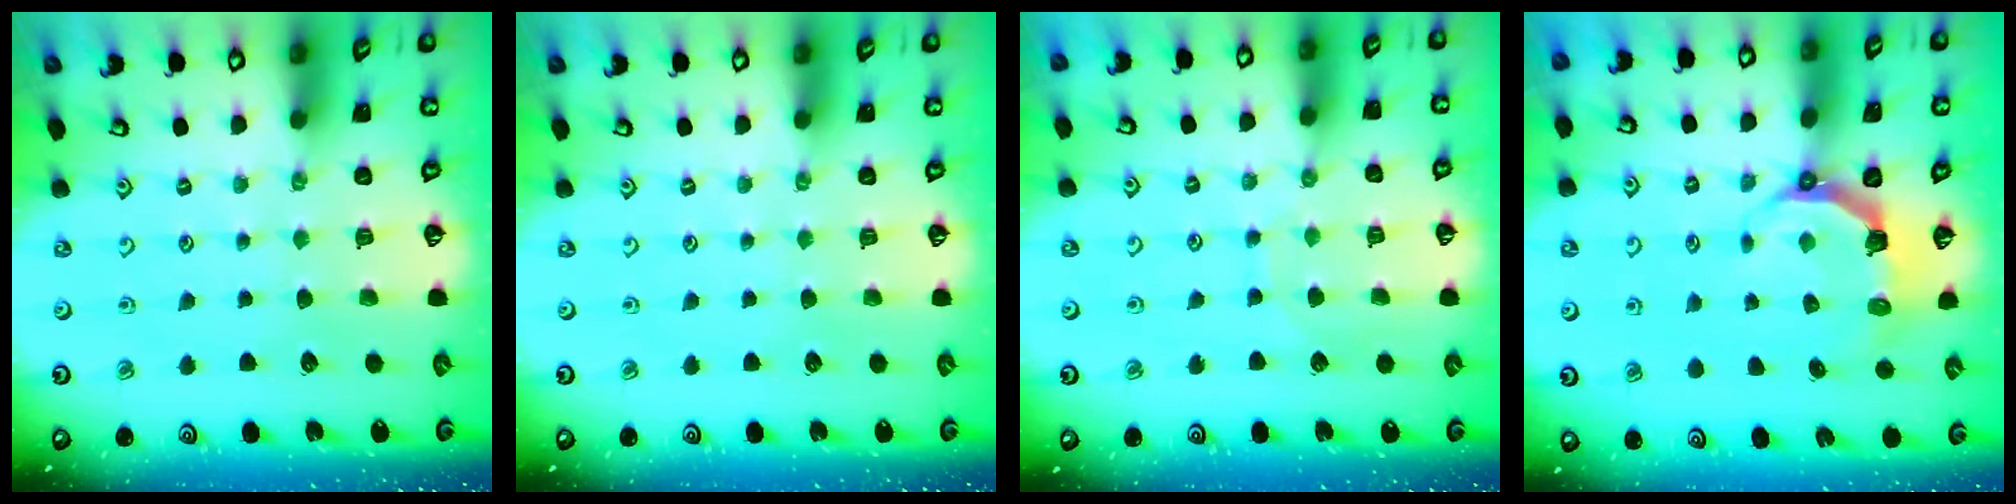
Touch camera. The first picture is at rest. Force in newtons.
{"total": 0.0}
{"total": 7.1, "press": 7.1, "slide": 0.2}
{"total": 5.3, "press": 3.5, "slide": 4.0}